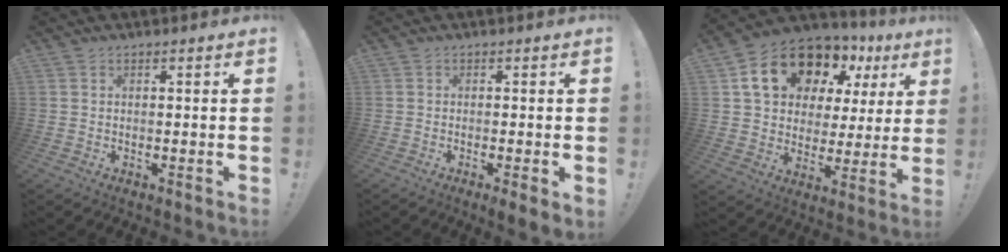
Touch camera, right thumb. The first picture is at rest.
{"total": 2.4, "force": [-0.6, -0.1, 2.3], "torque": [-0.040, -0.002, -0.006]}
{"total": 17.9, "force": [10.5, 11.3, 9.0], "torque": [-0.139, -0.057, 0.204]}